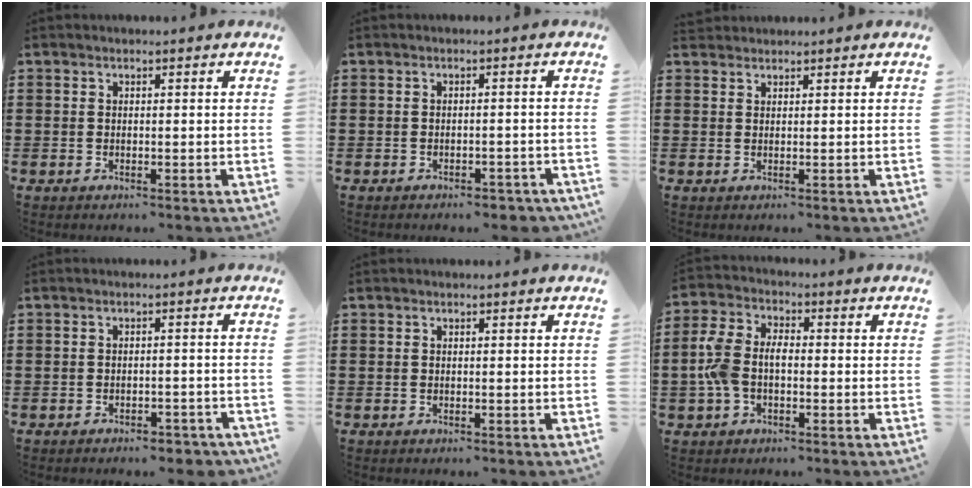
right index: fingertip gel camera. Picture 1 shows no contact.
{"total": 1.8, "force": [-1.6, 0.4, 0.6], "torque": [-0.016, -0.002, -0.032]}
{"total": 1.2, "force": [1.1, 0.4, -0.2], "torque": [0.002, 0.002, 0.022]}
{"total": 2.1, "force": [-2.0, 0.3, 0.5], "torque": [-0.015, -0.002, -0.040]}
{"total": 0.0}
{"total": 6.2, "force": [-0.6, 3.9, 4.8], "torque": [-0.125, -0.002, -0.020]}